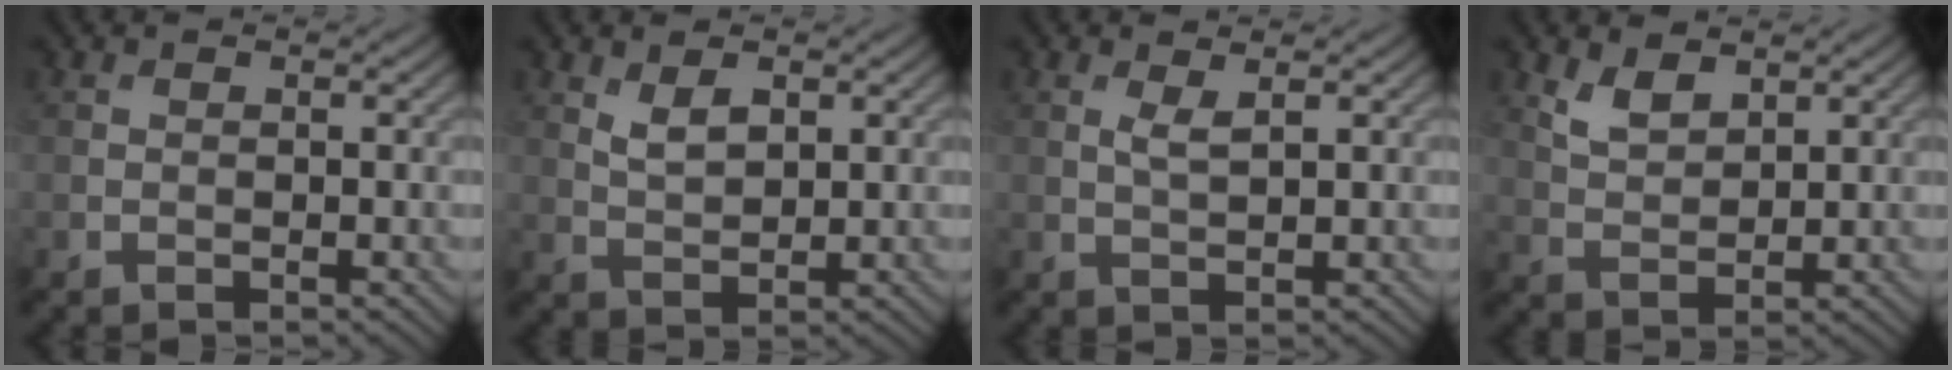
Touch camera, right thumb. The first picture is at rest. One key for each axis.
{"total": 3.0, "fx": 1.5, "fy": 1.5, "fz": 2.2, "tx": -0.049, "ty": -0.004, "tz": 0.035}
{"total": 1.9, "fx": 0.9, "fy": 0.4, "fz": 1.6, "tx": -0.038, "ty": -0.002, "tz": 0.020}
{"total": 3.7, "fx": 2.5, "fy": 1.7, "fz": 2.1, "tx": -0.051, "ty": -0.006, "tz": 0.055}